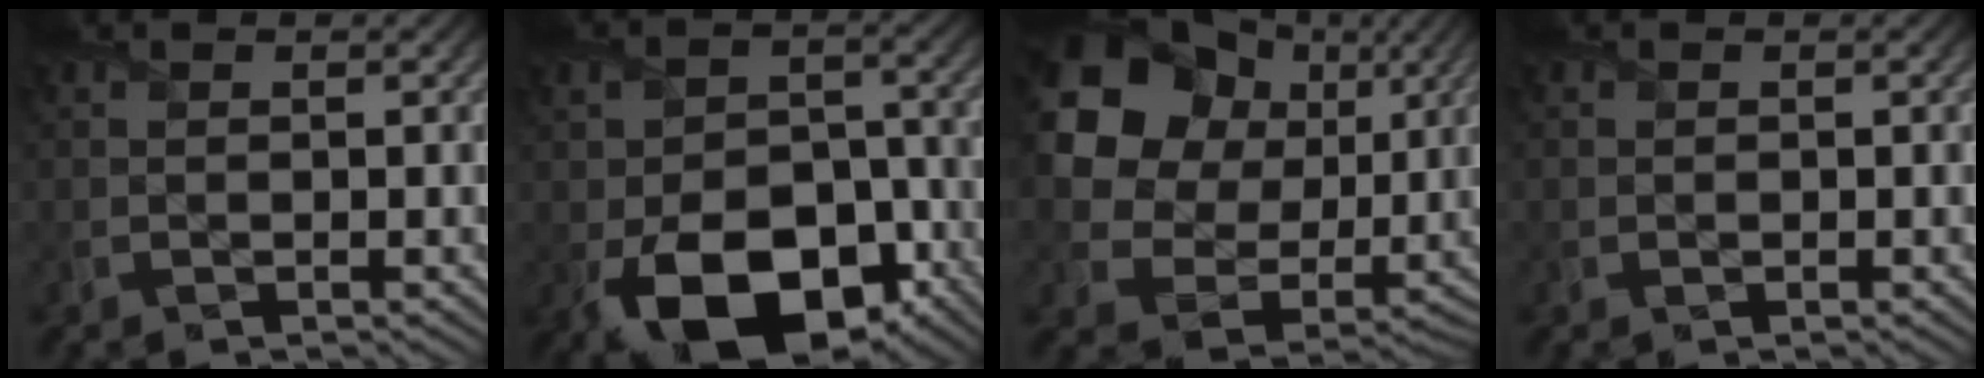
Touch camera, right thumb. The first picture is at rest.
{"total": 14.8, "force": [-6.8, 8.7, 9.9], "torque": [-0.181, -0.039, -0.106]}
{"total": 17.8, "force": [6.2, 14.7, 7.9], "torque": [-0.237, 0.034, 0.128]}
{"total": 0.0}